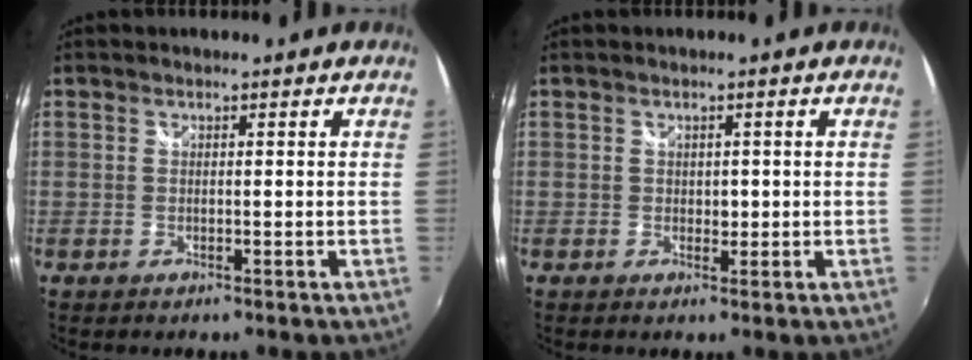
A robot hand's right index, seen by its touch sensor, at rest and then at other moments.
{"total": 1.2, "force": [-0.1, 1.1, 0.4], "torque": [-0.003, 0.001, 0.000]}